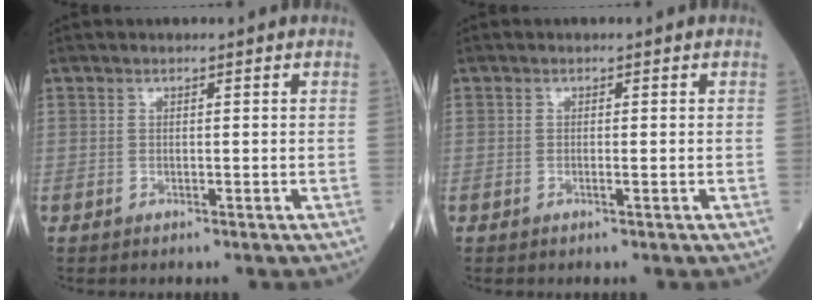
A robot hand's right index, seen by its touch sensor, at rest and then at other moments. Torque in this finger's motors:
{"motor_torque": [-0.13, -0.06, -0.04, -0.01]}